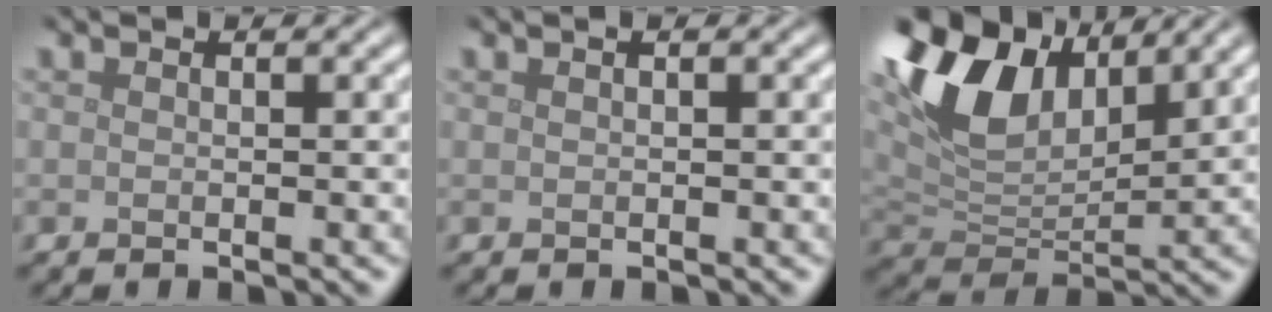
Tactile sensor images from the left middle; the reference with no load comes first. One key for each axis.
{"total": 0.7, "fx": 0.3, "fy": 0.2, "fz": 0.6, "tx": -0.010, "ty": 0.007, "tz": 0.002}
{"total": 9.4, "fx": 4.9, "fy": 5.1, "fz": 6.2, "tx": -0.133, "ty": 0.008, "tz": 0.092}